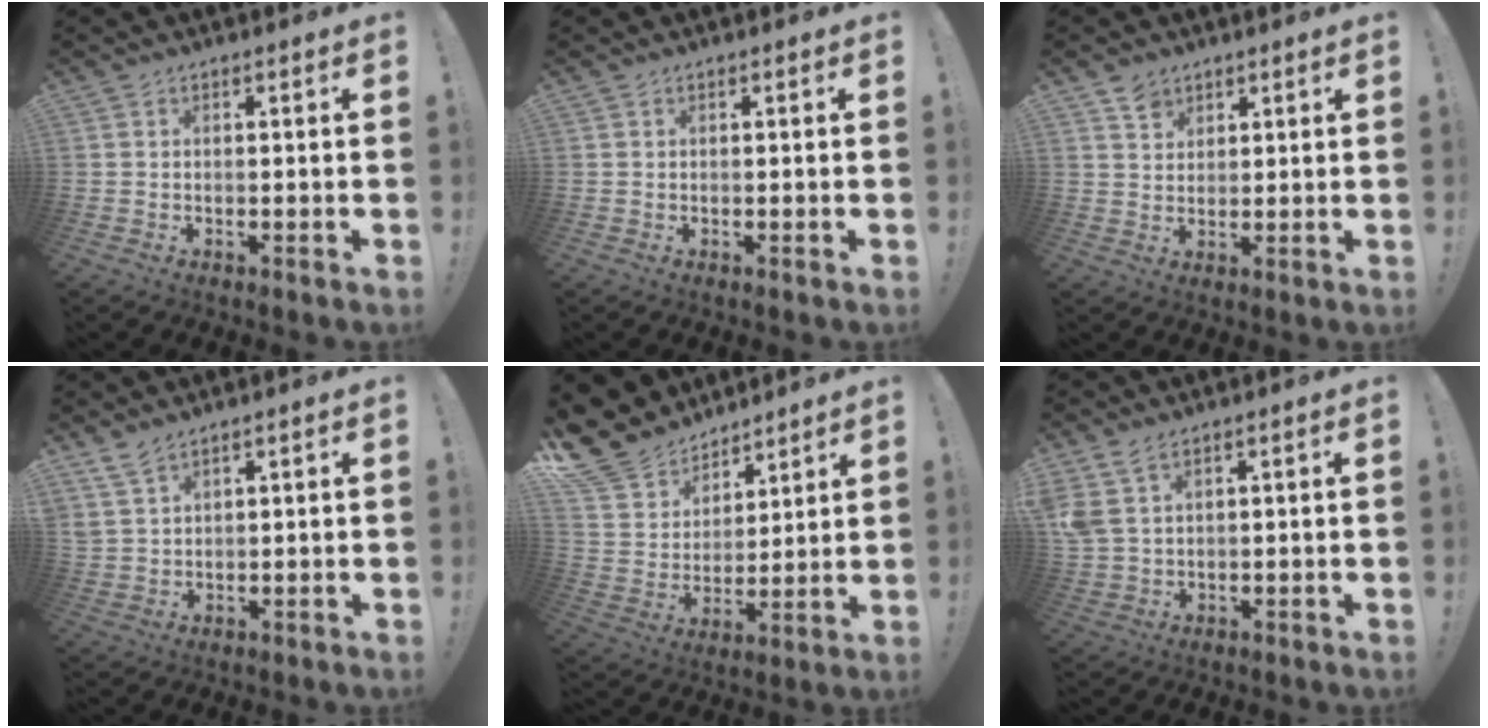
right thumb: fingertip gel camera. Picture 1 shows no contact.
{"total": 0.0}
{"total": 4.5, "force": [3.4, 2.9, 0.6], "torque": [-0.005, -0.022, 0.063]}
{"total": 5.4, "force": [4.4, 1.9, 2.4], "torque": [-0.050, -0.020, 0.086]}
{"total": 14.2, "force": [10.4, 9.1, 3.0], "torque": [-0.073, -0.080, 0.210]}
{"total": 6.5, "force": [4.1, 3.2, 3.8], "torque": [-0.071, -0.011, 0.083]}